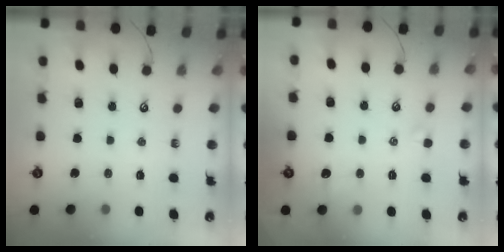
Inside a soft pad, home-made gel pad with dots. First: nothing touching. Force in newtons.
{"total": 1.1, "press": 0.8, "slide": 0.6}